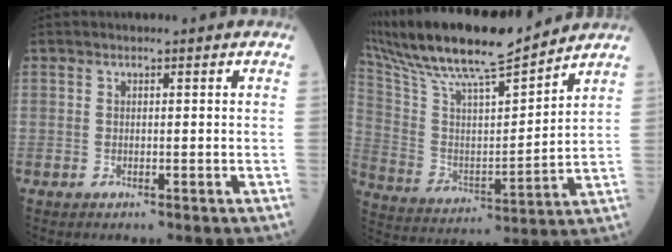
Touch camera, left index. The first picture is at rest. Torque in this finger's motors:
{"motor_torque": [0.18, -0.72, 0.65, 0.21]}